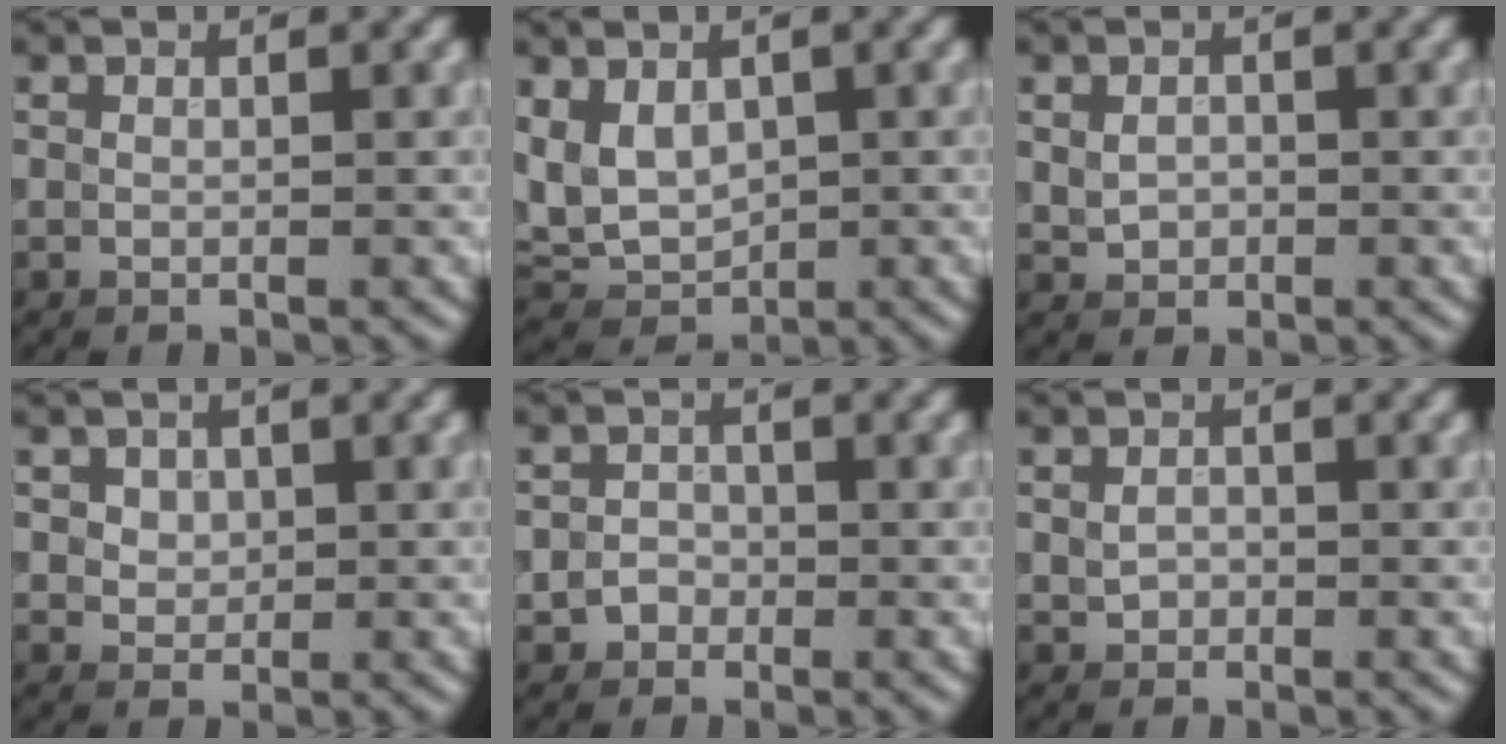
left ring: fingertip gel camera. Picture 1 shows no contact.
{"total": 4.4, "force": [0.5, 3.2, 3.1], "torque": [-0.069, -0.003, 0.008]}
{"total": 1.5, "force": [-0.2, 1.2, 0.9], "torque": [-0.019, 0.000, -0.004]}
{"total": 2.1, "force": [0.8, 1.6, 1.0], "torque": [-0.025, 0.003, 0.020]}
{"total": 1.6, "force": [-0.7, 1.4, 0.3], "torque": [0.003, 0.001, -0.018]}
{"total": 1.1, "force": [-0.2, 0.9, 0.6], "torque": [-0.013, 0.000, -0.007]}